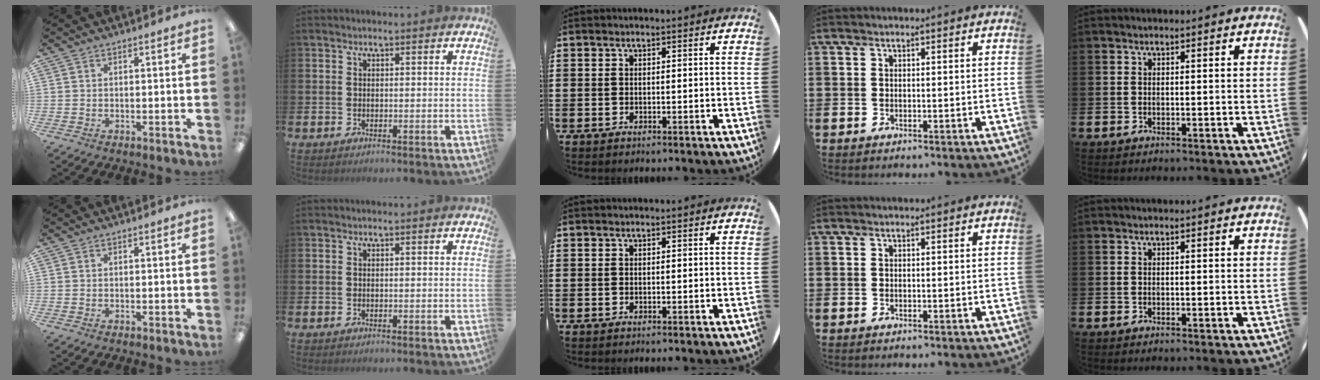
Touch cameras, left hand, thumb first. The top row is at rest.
{}